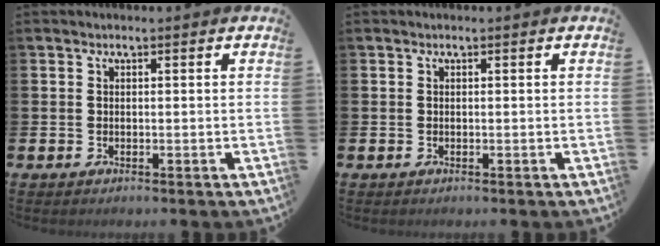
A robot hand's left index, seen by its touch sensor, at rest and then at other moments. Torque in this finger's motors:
{"motor_torque": [0.11, -0.09, 0.11, 0.02]}